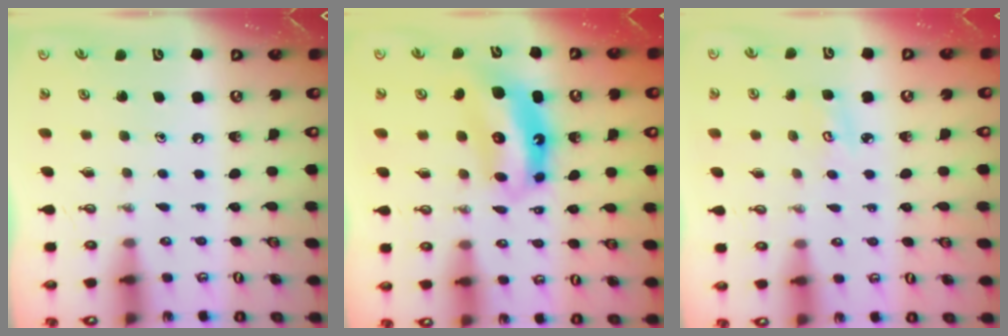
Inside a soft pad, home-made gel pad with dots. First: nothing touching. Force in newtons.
{"total": 8.7, "press": 8.6, "slide": 1.3}
{"total": 4.1, "press": 4.1, "slide": 0.3}